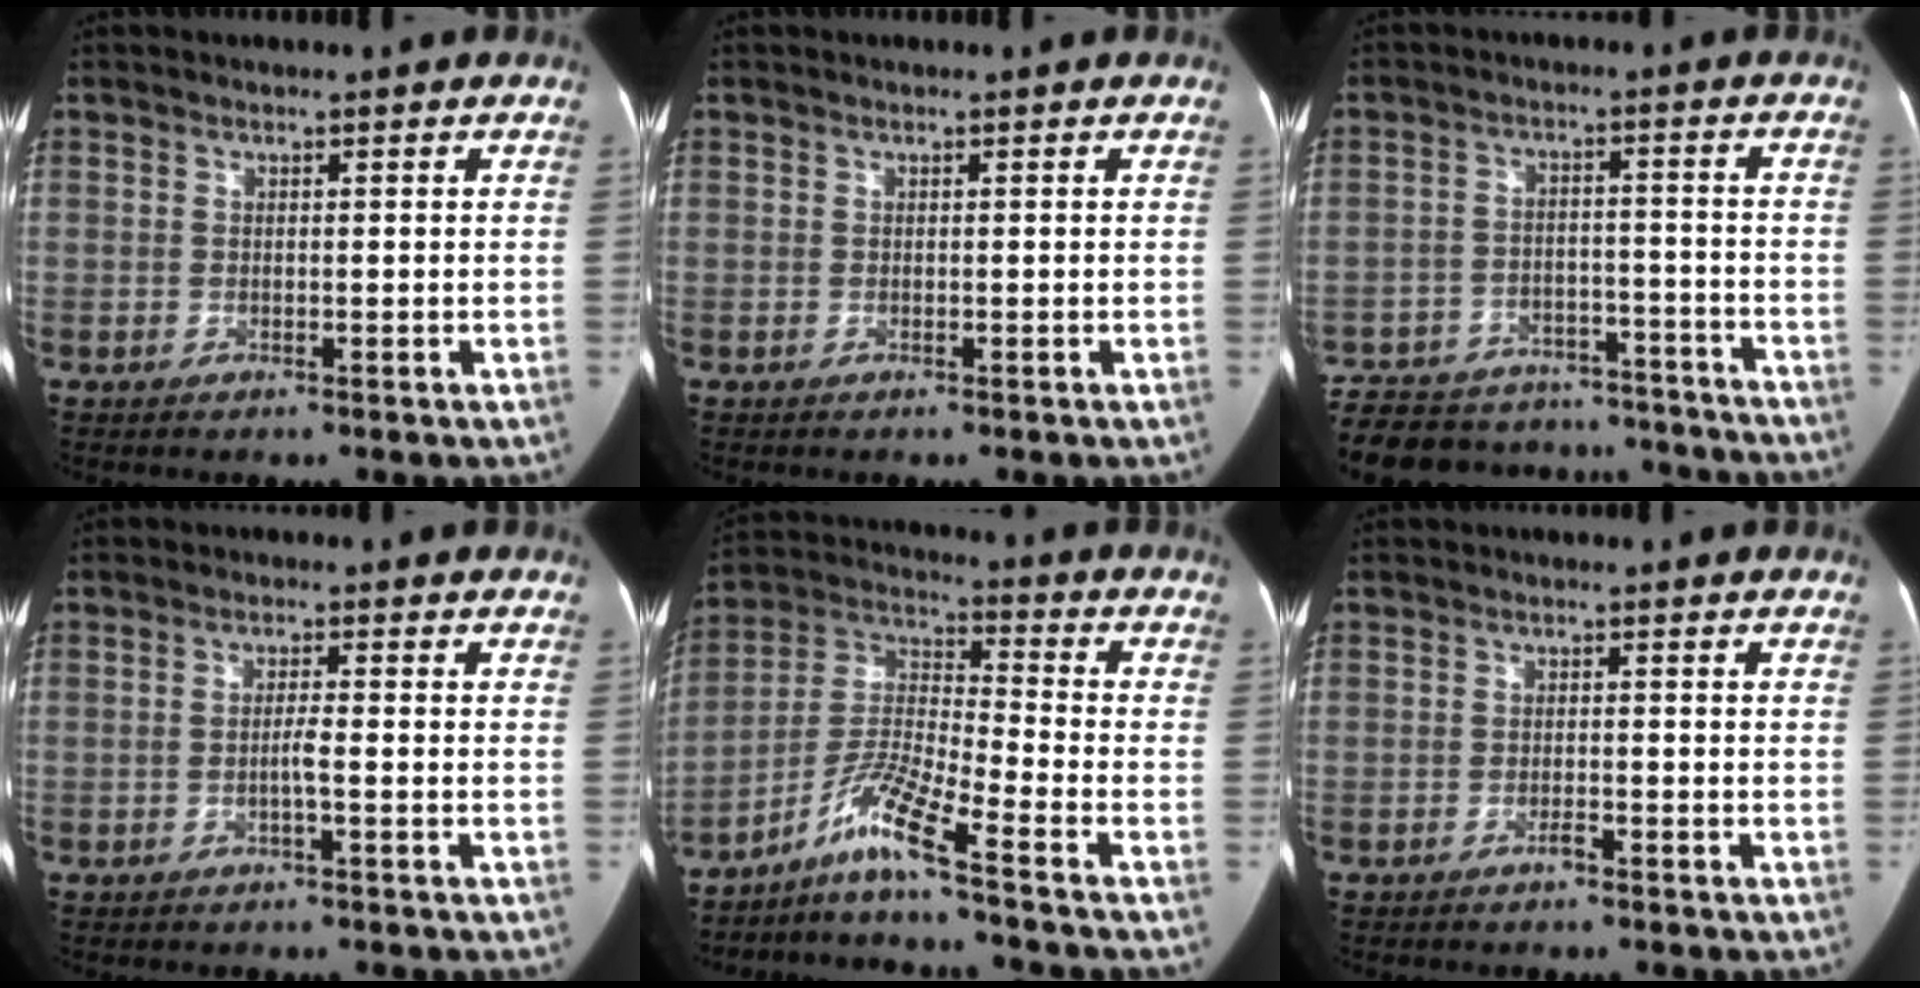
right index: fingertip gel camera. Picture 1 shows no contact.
{"total": 0.0}
{"total": 22.4, "force": [-20.2, 7.3, 6.4], "torque": [-0.139, 0.009, -0.272]}
{"total": 2.1, "force": [-0.9, -0.1, 1.9], "torque": [-0.034, 0.002, -0.018]}
{"total": 9.3, "force": [-7.1, -0.8, 6.0], "torque": [-0.129, 0.005, -0.133]}
{"total": 1.4, "force": [-1.2, 0.3, 0.7], "torque": [-0.012, 0.002, -0.019]}